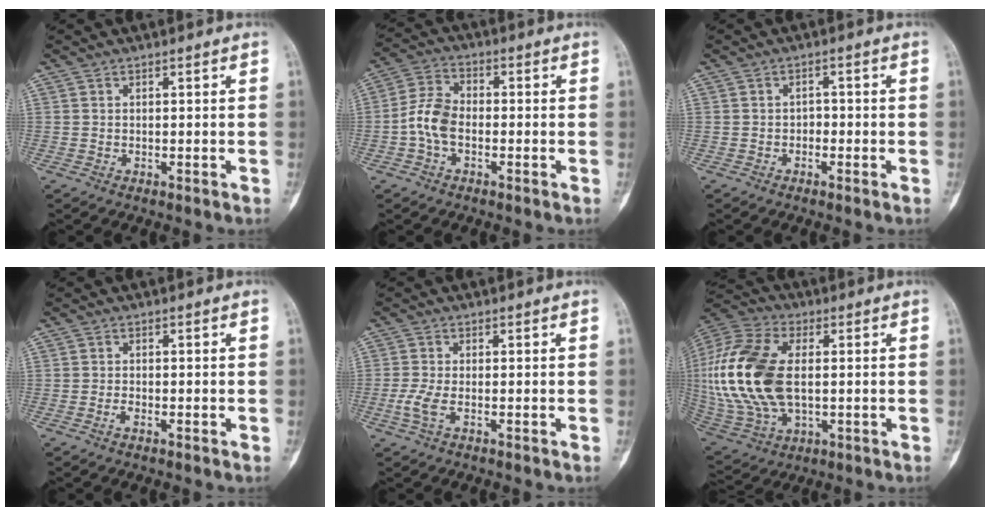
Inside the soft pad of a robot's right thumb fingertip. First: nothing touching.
{"total": 6.9, "force": [-1.7, 4.3, 5.1], "torque": [-0.102, 0.023, -0.044]}
{"total": 1.5, "force": [-0.8, 1.2, 0.5], "torque": [0.006, 0.009, -0.019]}
{"total": 1.2, "force": [-0.7, 0.5, 0.8], "torque": [-0.017, 0.001, -0.017]}
{"total": 3.2, "force": [-1.1, 1.2, 2.7], "torque": [-0.075, -0.005, -0.025]}
{"total": 22.5, "force": [0.9, 13.0, 18.3], "torque": [-0.406, -0.002, 0.023]}